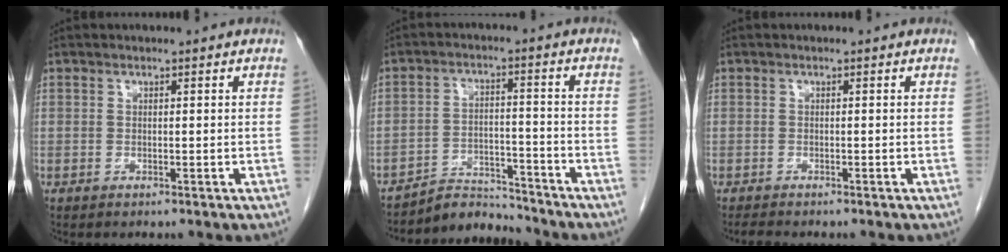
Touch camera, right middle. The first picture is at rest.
{"total": 6.0, "force": [-5.9, 0.5, -1.0], "torque": [0.018, 0.013, -0.096]}
{"total": 1.2, "force": [-1.2, 0.1, 0.4], "torque": [-0.012, -0.005, -0.020]}